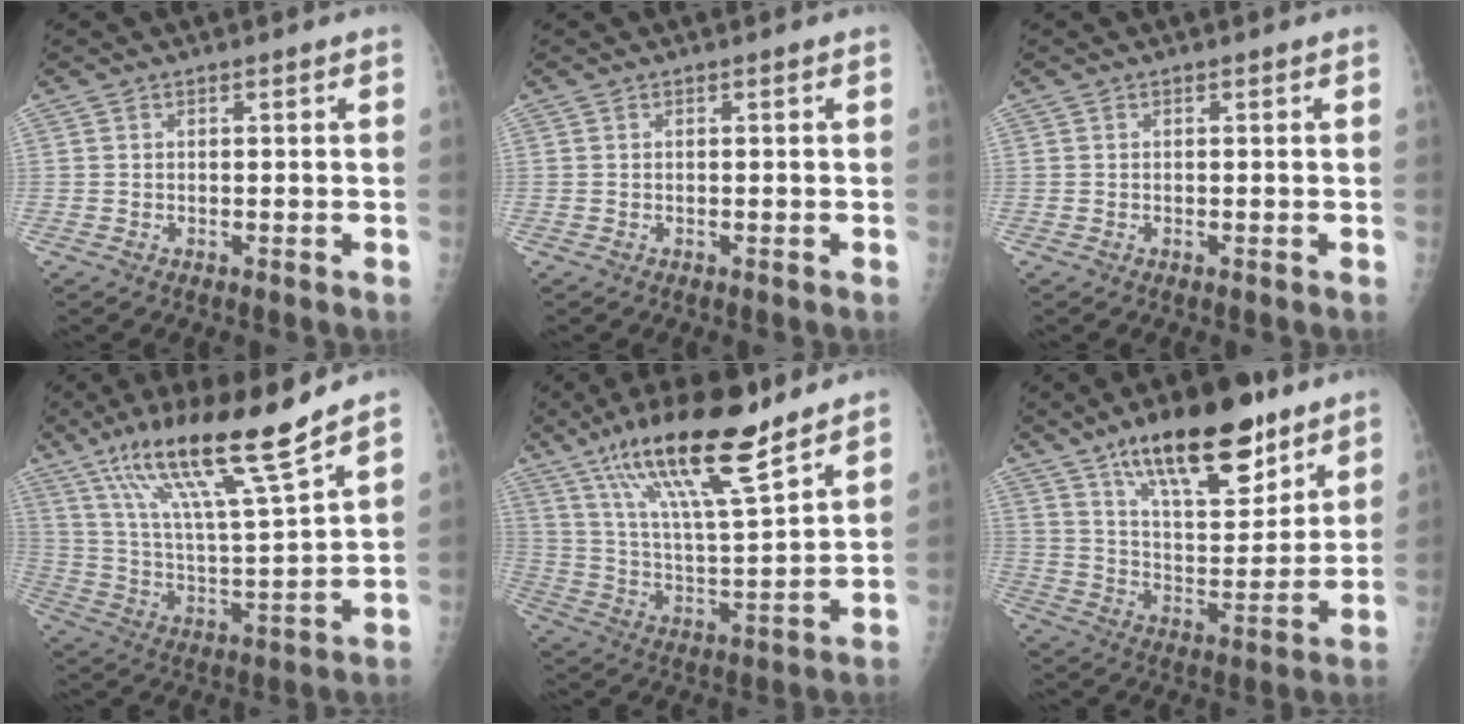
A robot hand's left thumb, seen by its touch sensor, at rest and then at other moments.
{"total": 0.0}
{"total": 0.0}
{"total": 18.9, "force": [13.1, 1.5, 13.5], "torque": [-0.225, -0.065, 0.237]}
{"total": 19.7, "force": [13.7, 3.7, 13.8], "torque": [-0.230, -0.060, 0.247]}
{"total": 20.9, "force": [13.6, 7.9, 13.7], "torque": [-0.178, -0.070, 0.229]}